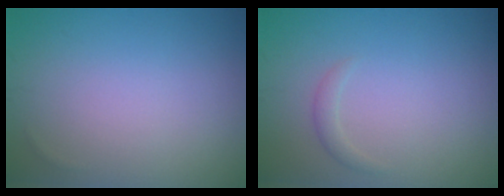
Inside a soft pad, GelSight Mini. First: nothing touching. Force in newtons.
{"total": 0.9, "press": 0.9, "slide": 0.1}